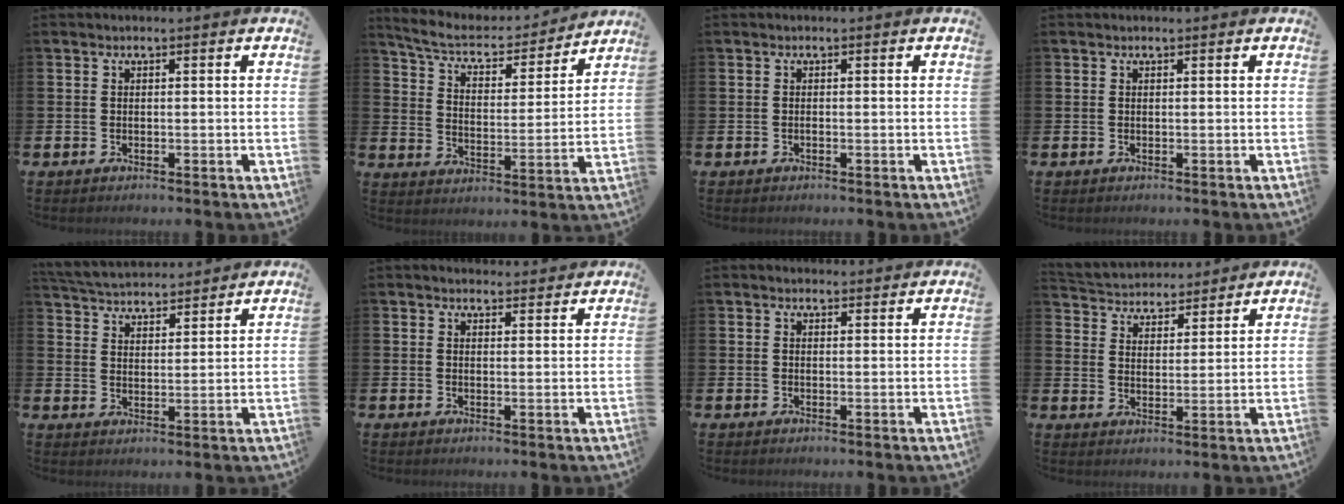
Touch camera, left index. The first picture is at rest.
{"total": 7.5, "force": [6.9, 1.6, 2.3], "torque": [-0.082, -0.051, 0.118]}
{"total": 0.0}
{"total": 0.0}
{"total": 4.8, "force": [4.8, 0.8, 0.1], "torque": [-0.027, -0.024, 0.087]}
{"total": 1.9, "force": [1.8, 0.5, 0.0], "torque": [0.006, -0.007, 0.032]}
{"total": 1.0, "force": [0.9, 0.4, 0.2], "torque": [0.005, 0.003, 0.015]}
{"total": 4.5, "force": [4.3, 1.2, -0.5], "torque": [-0.018, -0.027, 0.077]}